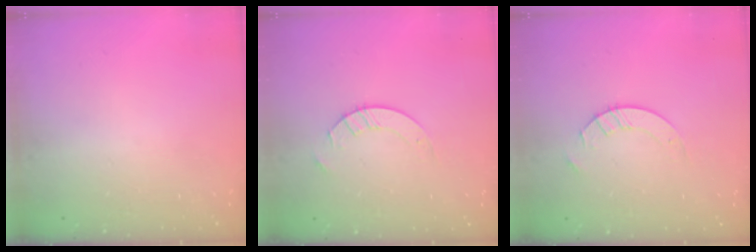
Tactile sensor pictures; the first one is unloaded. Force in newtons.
{"total": 2.0, "press": 2.0, "slide": 0.2}
{"total": 2.0, "press": 2.0, "slide": 0.2}